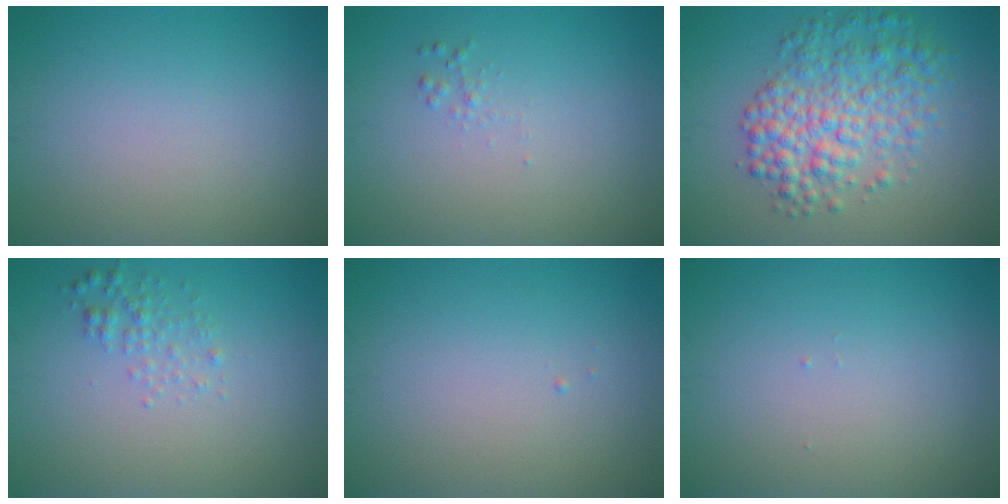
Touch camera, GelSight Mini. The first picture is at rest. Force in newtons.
{"total": 0.6, "press": 0.6, "slide": 0.0}
{"total": 6.1, "press": 6.1, "slide": 0.1}
{"total": 1.5, "press": 1.5, "slide": 0.0}
{"total": 0.0}
{"total": 0.0}